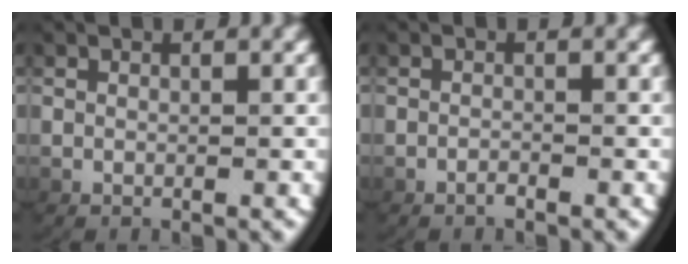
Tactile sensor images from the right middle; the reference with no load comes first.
{"total": 0.8, "force": [-0.8, 0.1, 0.2], "torque": [-0.010, 0.000, -0.016]}